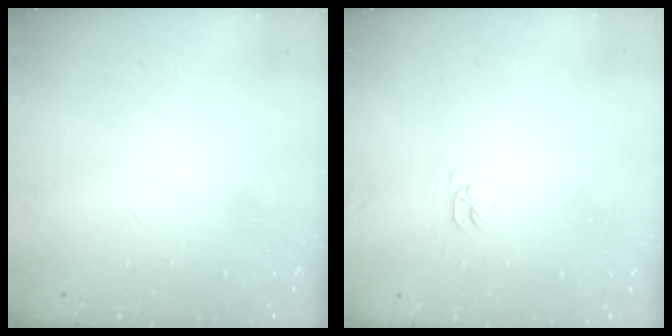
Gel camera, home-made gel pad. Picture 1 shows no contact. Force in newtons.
{"total": 2.7, "press": 2.7, "slide": 0.4}